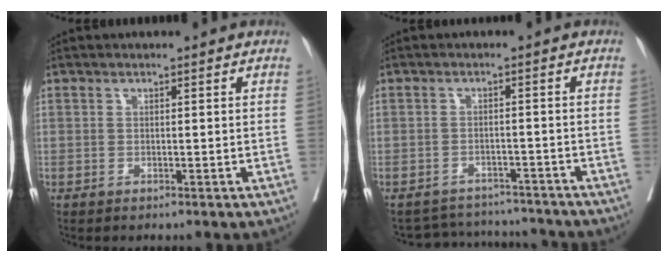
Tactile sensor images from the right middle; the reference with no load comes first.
{"total": 9.2, "force": [-9.0, 1.8, 0.5], "torque": [-0.007, 0.015, -0.119]}